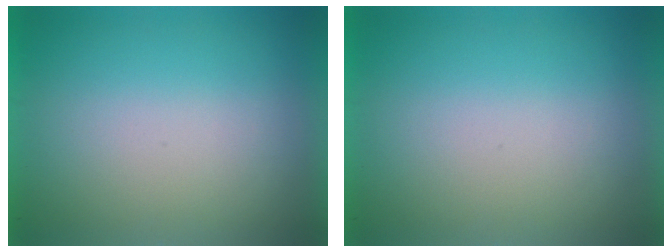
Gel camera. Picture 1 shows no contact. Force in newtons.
{"total": 0.0}